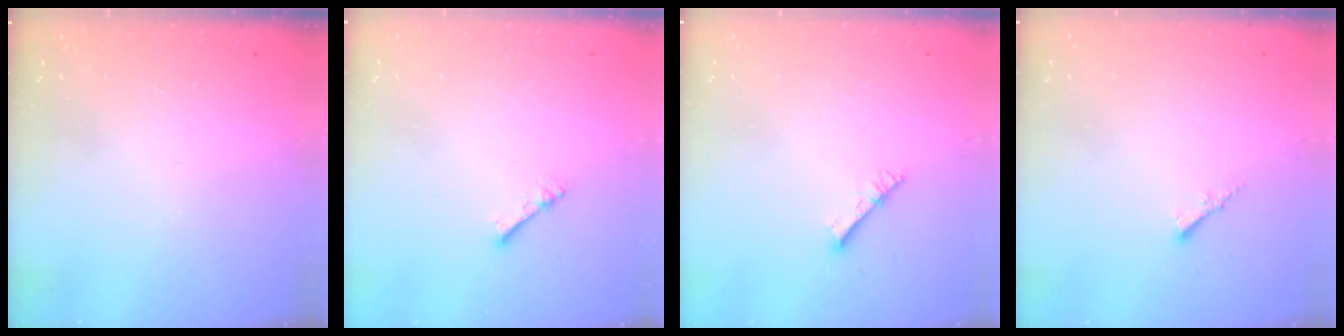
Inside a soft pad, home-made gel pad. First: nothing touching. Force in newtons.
{"total": 1.7, "press": 1.7, "slide": 0.2}
{"total": 2.9, "press": 2.9, "slide": 0.3}
{"total": 1.8, "press": 1.7, "slide": 0.3}